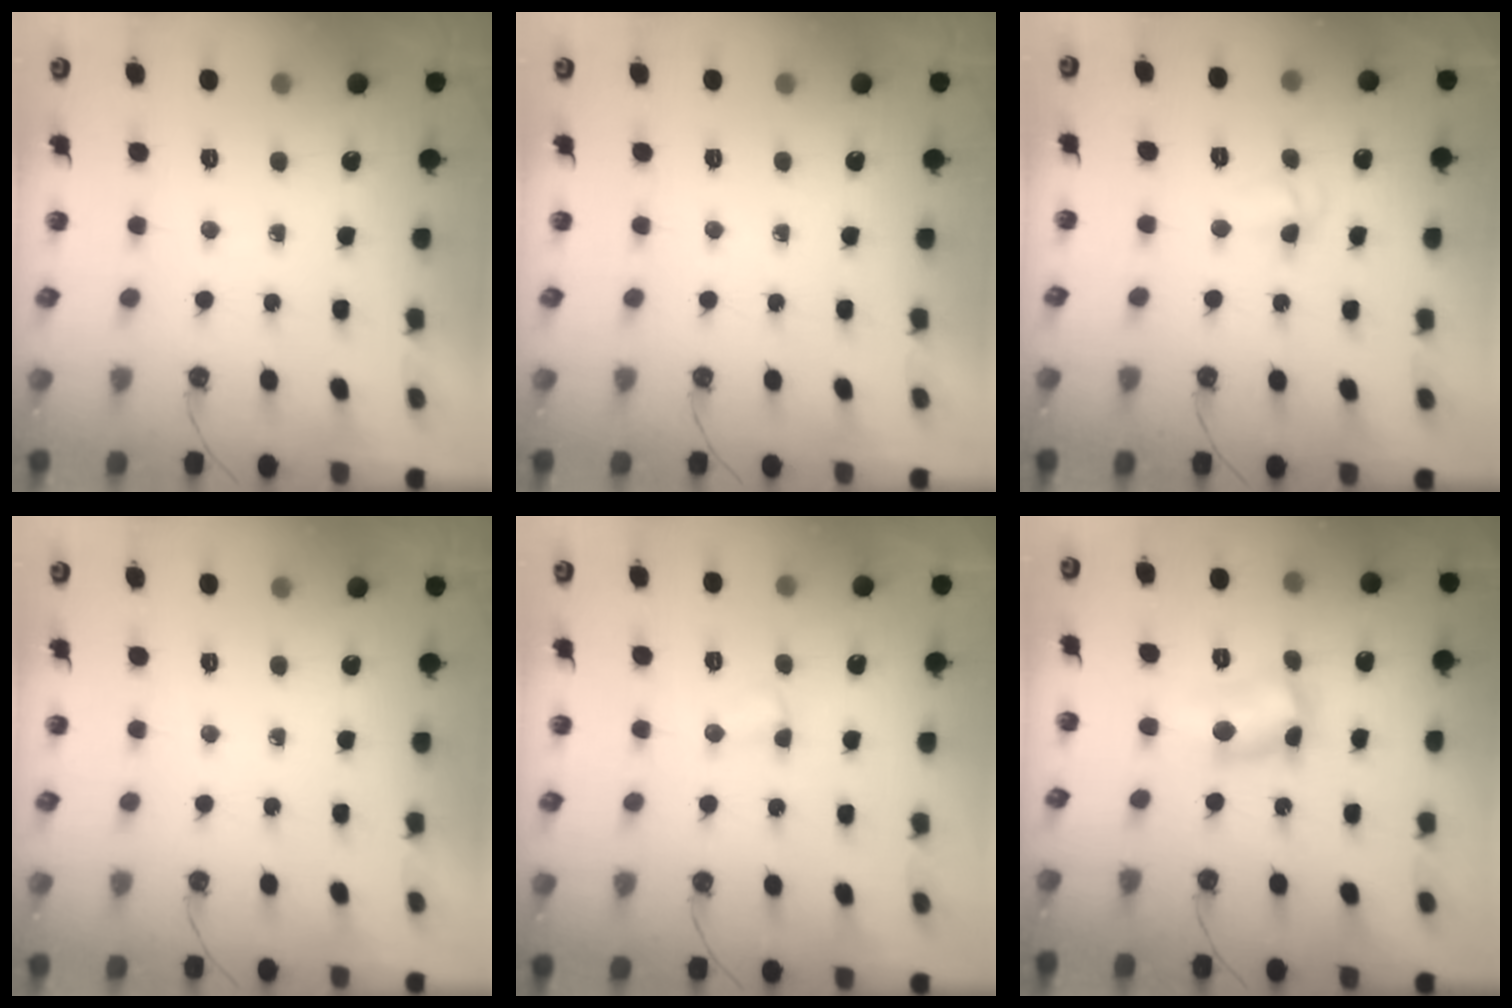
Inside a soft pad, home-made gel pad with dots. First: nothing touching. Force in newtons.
{"total": 0.0}
{"total": 3.5, "press": 3.3, "slide": 1.1}
{"total": 0.0}
{"total": 3.7, "press": 3.7, "slide": 0.6}
{"total": 9.0, "press": 9.0, "slide": 0.5}